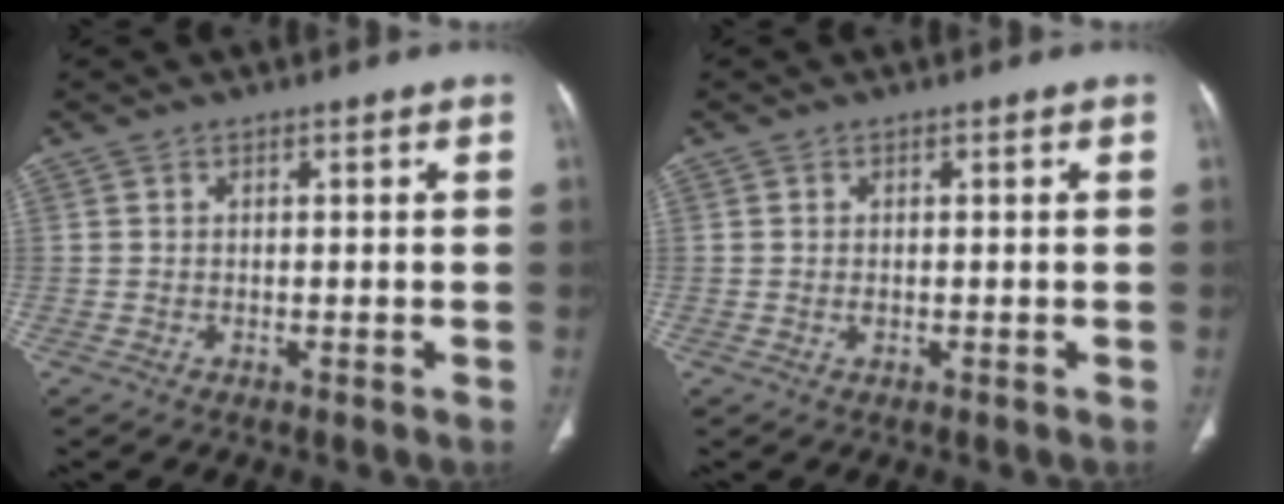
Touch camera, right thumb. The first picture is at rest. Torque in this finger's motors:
{"motor_torque": [-0.32, 0.06, -0.06, 0.39, -0.04]}